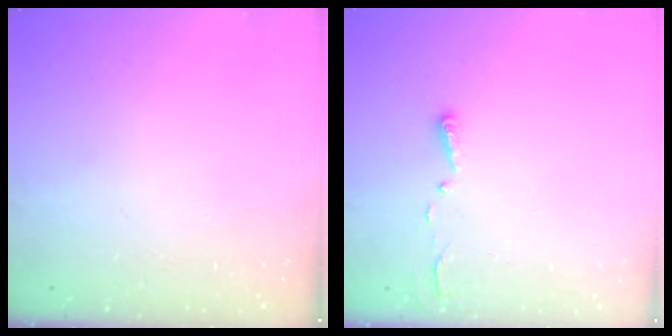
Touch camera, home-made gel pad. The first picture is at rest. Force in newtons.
{"total": 2.7, "press": 2.7, "slide": 0.4}